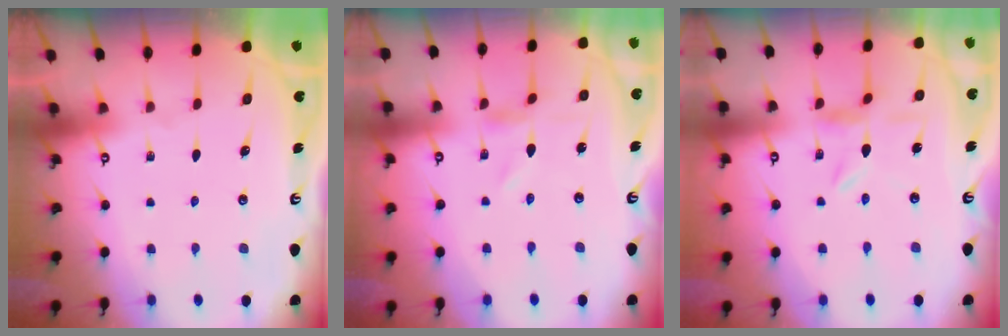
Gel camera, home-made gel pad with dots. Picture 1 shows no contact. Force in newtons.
{"total": 0.0}
{"total": 3.7, "press": 3.6, "slide": 0.4}